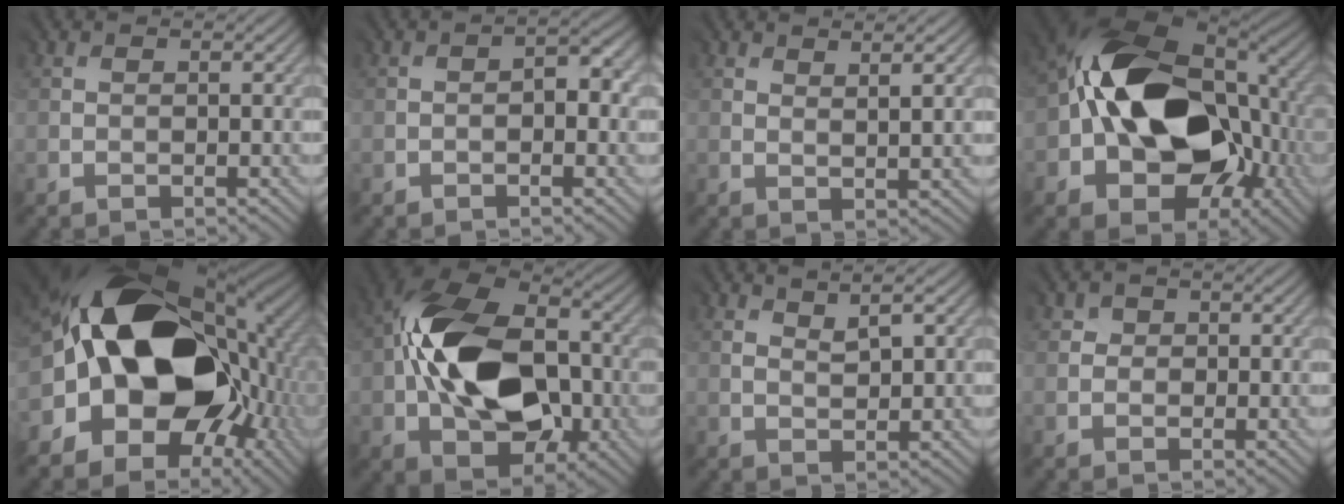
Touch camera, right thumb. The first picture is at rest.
{"total": 1.9, "force": [-0.6, 0.7, 1.6], "torque": [-0.025, 0.002, -0.009]}
{"total": 2.3, "force": [2.0, 0.0, 1.1], "torque": [-0.028, -0.005, 0.044]}
{"total": 16.7, "force": [-0.7, 11.9, 11.7], "torque": [-0.198, -0.012, -0.010]}
{"total": 19.1, "force": [-0.6, 14.2, 12.7], "torque": [-0.215, -0.018, 0.010]}
{"total": 15.1, "force": [-1.2, 9.9, 11.3], "torque": [-0.214, 0.000, -0.029]}
{"total": 2.5, "force": [1.9, 0.3, 1.5], "torque": [-0.036, -0.005, 0.046]}
{"total": 1.2, "force": [0.3, 1.2, 0.0], "torque": [-0.001, 0.001, 0.000]}